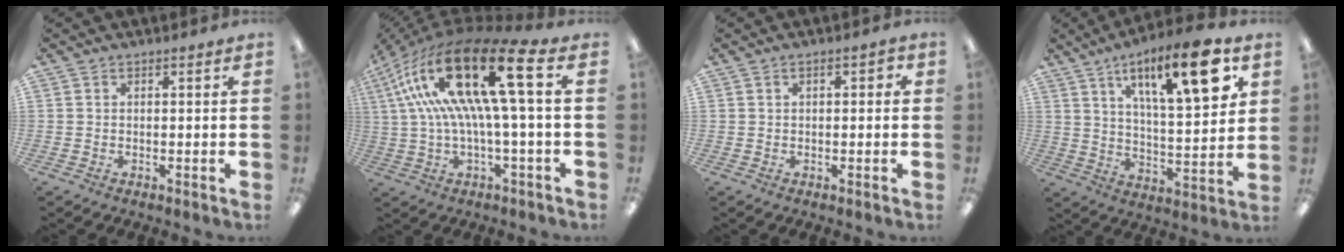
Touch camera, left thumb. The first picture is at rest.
{"total": 25.8, "force": [6.5, 7.9, 23.6], "torque": [-0.457, -0.027, 0.100]}
{"total": 2.2, "force": [0.2, 1.3, 1.8], "torque": [-0.026, 0.004, 0.002]}
{"total": 19.6, "force": [10.2, 6.0, 15.7], "torque": [-0.228, -0.049, 0.154]}